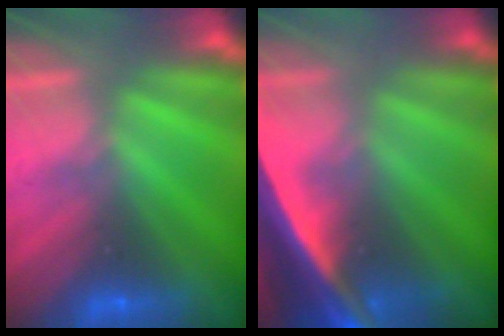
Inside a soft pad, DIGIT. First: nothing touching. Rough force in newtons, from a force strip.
{"total": 5.6}